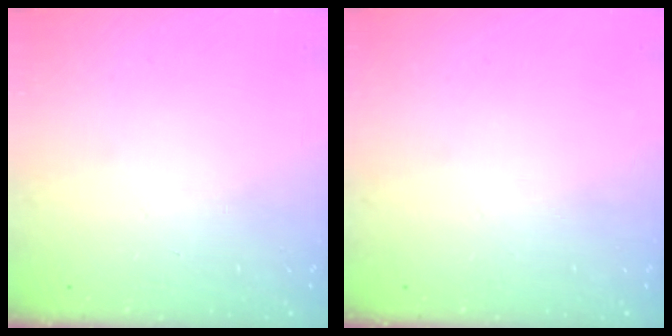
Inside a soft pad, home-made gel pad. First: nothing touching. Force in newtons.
{"total": 0.0}